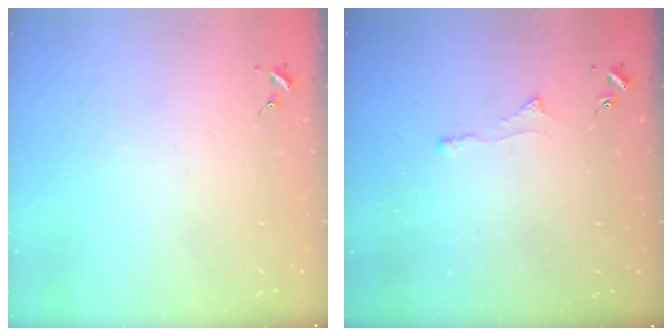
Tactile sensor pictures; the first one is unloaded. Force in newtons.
{"total": 3.1, "press": 3.1, "slide": 0.6}